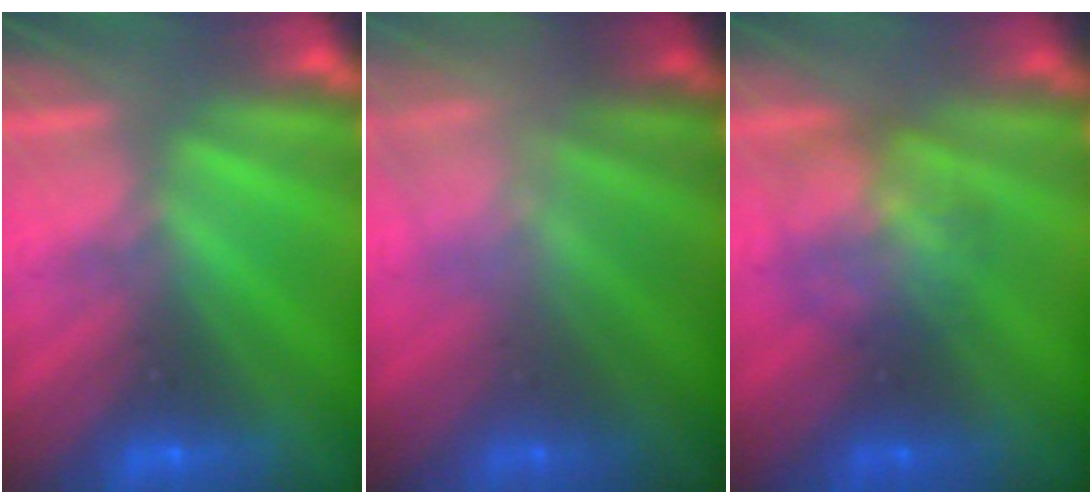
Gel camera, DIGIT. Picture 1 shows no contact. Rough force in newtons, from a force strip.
{"total": 2.3}
{"total": 2.9}